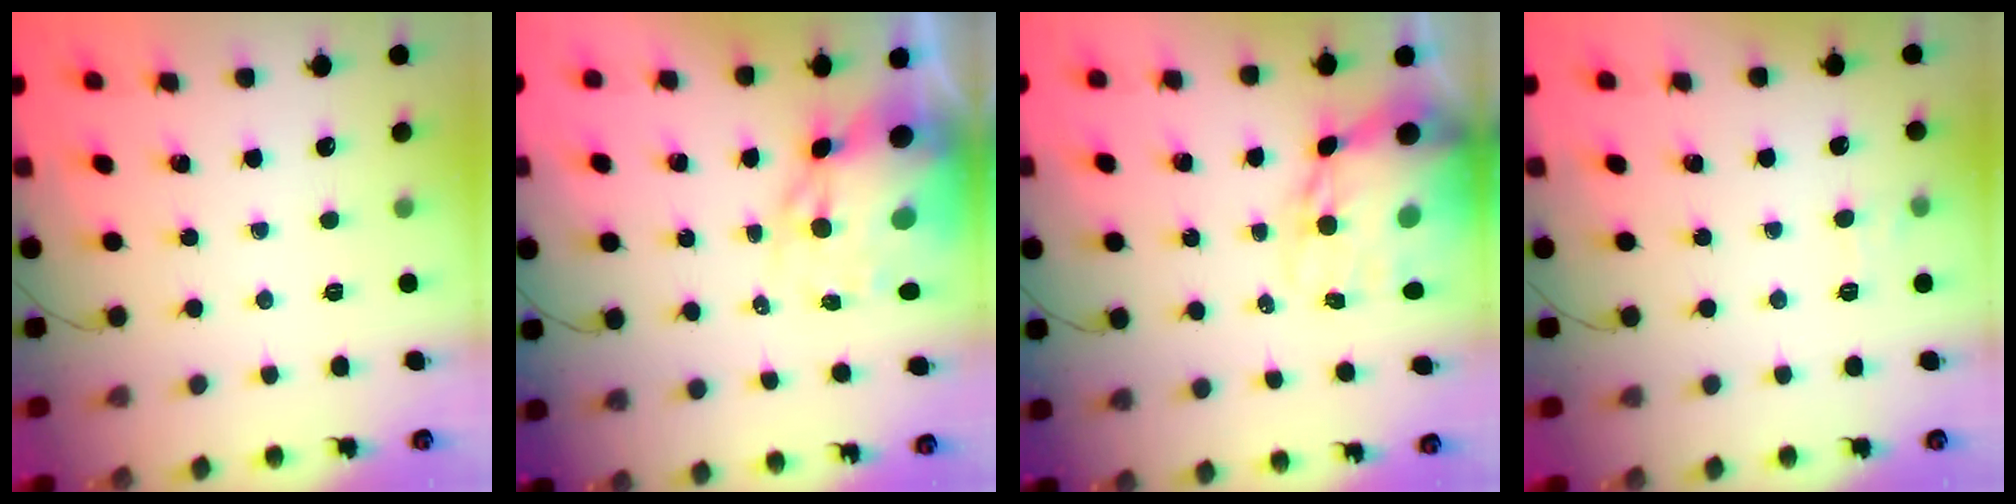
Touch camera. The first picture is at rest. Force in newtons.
{"total": 14.4, "press": 14.0, "slide": 3.6}
{"total": 16.7, "press": 16.3, "slide": 3.5}
{"total": 5.1, "press": 4.8, "slide": 1.6}